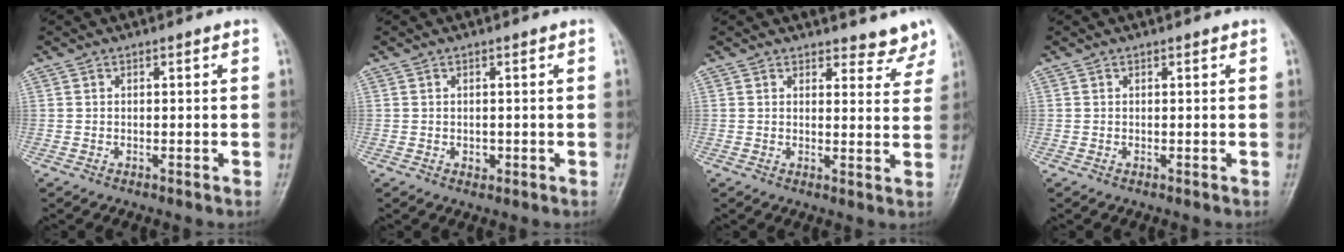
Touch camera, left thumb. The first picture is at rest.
{"total": 1.1, "force": [-0.1, 0.9, 0.6], "torque": [-0.007, 0.000, 0.002]}
{"total": 5.5, "force": [5.1, 2.1, 0.6], "torque": [0.024, -0.036, 0.045]}
{"total": 0.0}